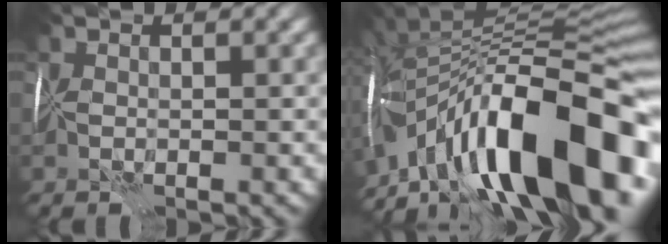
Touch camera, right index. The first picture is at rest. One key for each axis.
{"total": 16.7, "fx": -7.6, "fy": 6.2, "fz": 13.5, "tx": -0.183, "ty": 0.030, "tz": -0.147}